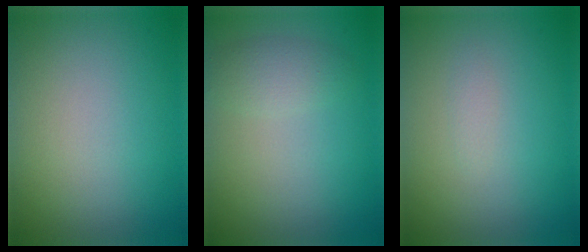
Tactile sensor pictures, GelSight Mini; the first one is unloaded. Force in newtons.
{"total": 2.0, "press": 2.0, "slide": 0.0}
{"total": 0.6, "press": 0.6, "slide": 0.0}